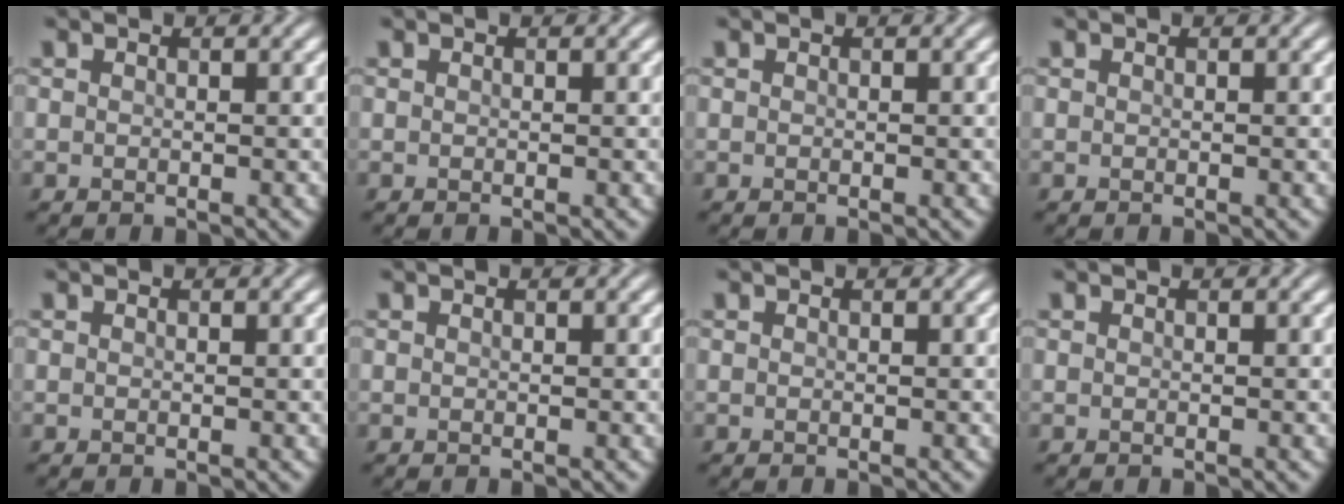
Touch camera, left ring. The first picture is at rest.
{"total": 0.0}
{"total": 0.0}
{"total": 0.0}
{"total": 0.0}
{"total": 0.0}
{"total": 0.0}
{"total": 0.0}